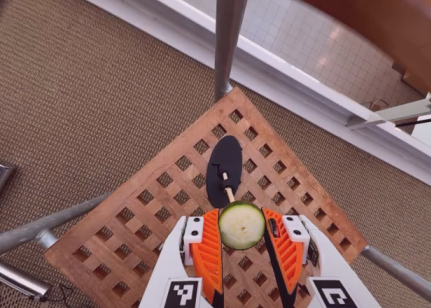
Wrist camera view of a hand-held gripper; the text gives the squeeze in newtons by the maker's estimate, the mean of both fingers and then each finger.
{"total": 9.7, "left": 9.9, "right": 9.5}